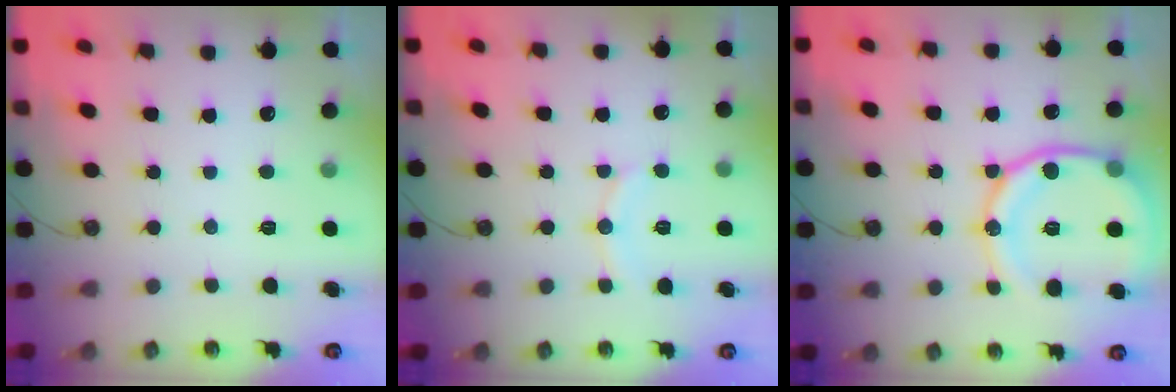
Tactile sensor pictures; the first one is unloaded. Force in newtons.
{"total": 8.4, "press": 8.3, "slide": 0.8}
{"total": 17.7, "press": 17.6, "slide": 1.9}